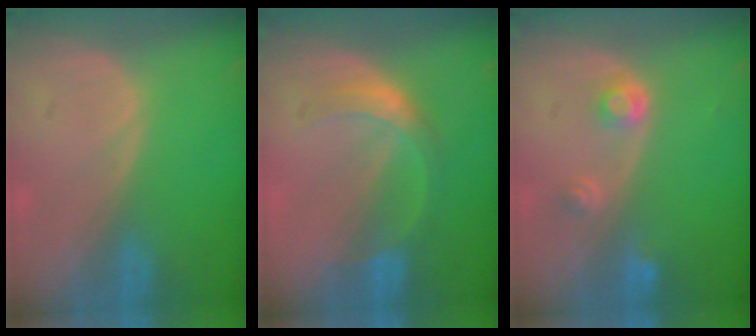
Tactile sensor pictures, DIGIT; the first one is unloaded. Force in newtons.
{"total": 5.6, "press": 5.1, "slide": 2.2}
{"total": 3.0, "press": 2.8, "slide": 1.0}